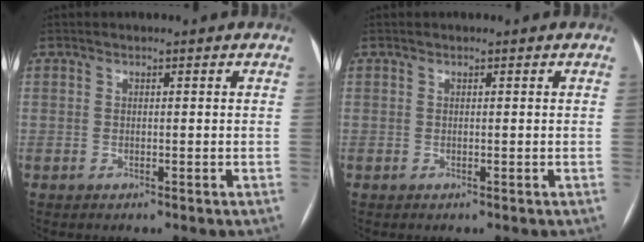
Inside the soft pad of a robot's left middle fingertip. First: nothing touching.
{"total": 0.0}